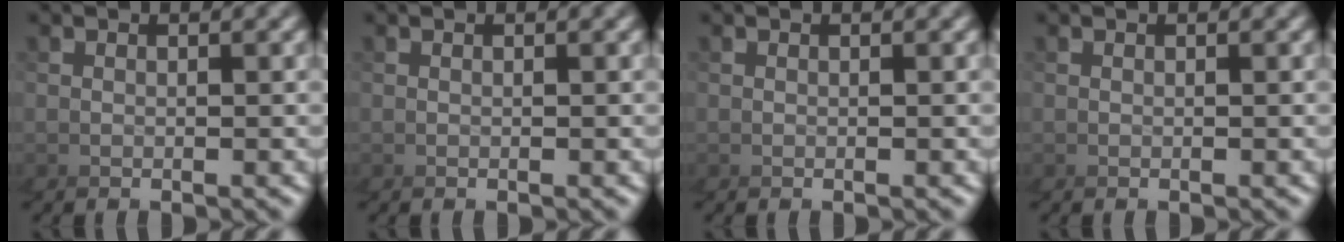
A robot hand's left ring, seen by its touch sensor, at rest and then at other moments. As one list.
[{"total": 0.0}, {"total": 0.0}, {"total": 0.0}]